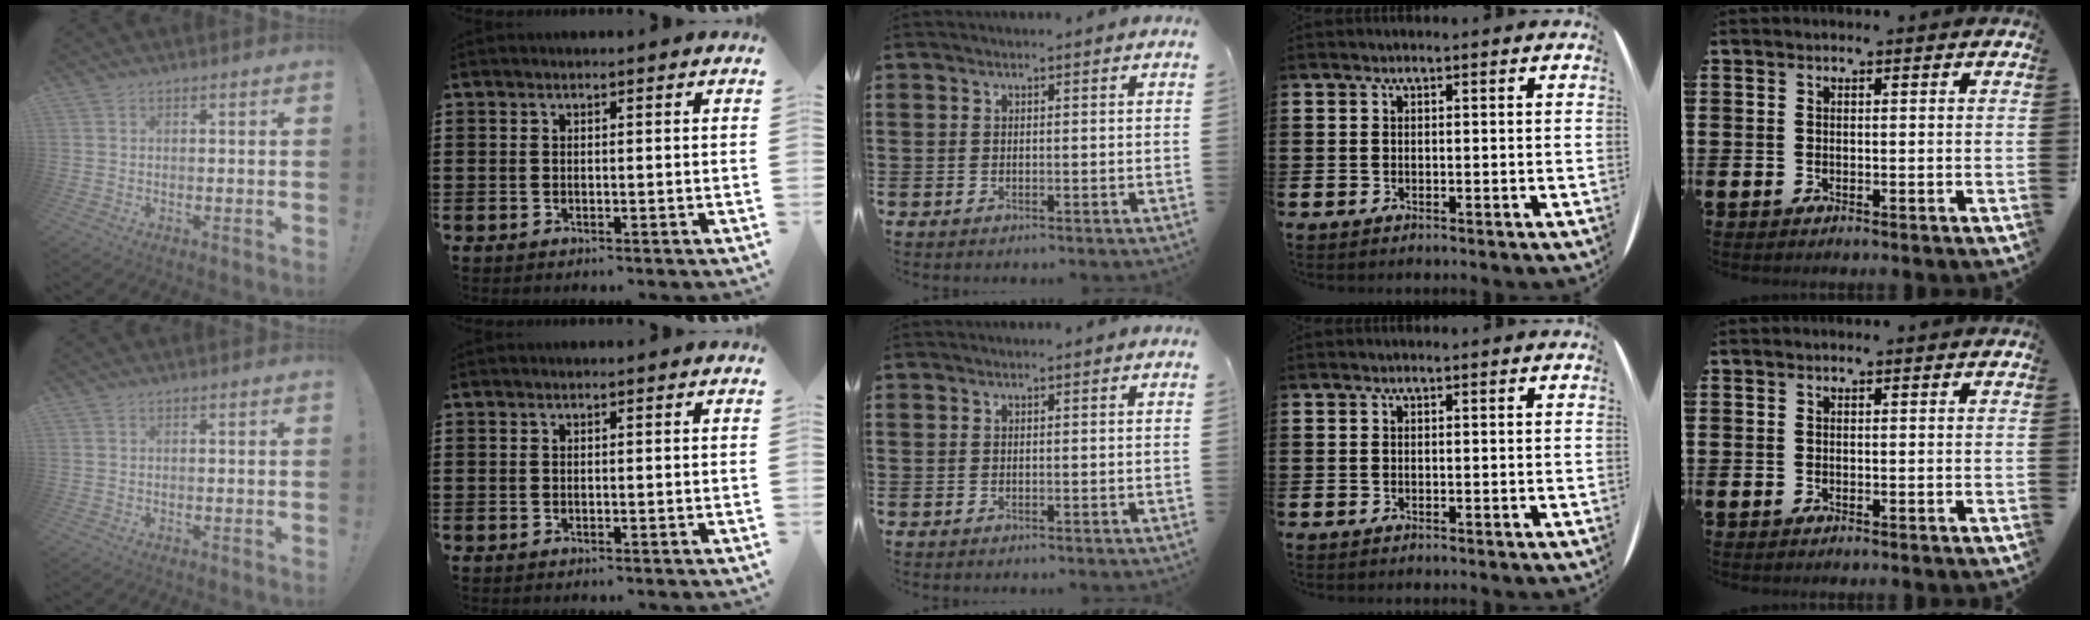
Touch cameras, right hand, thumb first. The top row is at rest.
{}